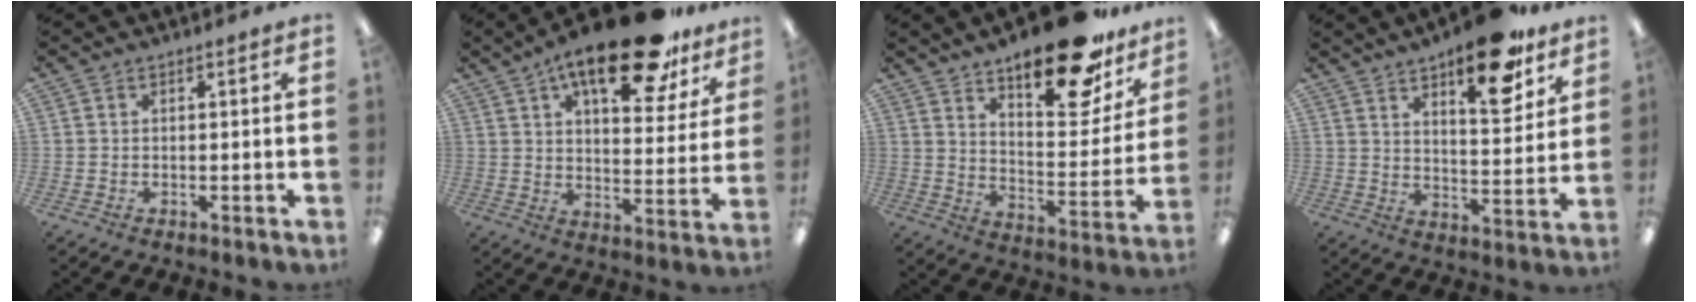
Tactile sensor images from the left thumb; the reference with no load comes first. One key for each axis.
{"total": 20.7, "fx": 14.0, "fy": 7.6, "fz": 13.3, "tx": -0.200, "ty": -0.075, "tz": 0.229}
{"total": 21.8, "fx": 16.5, "fy": 7.6, "fz": 12.0, "tx": -0.171, "ty": -0.106, "tz": 0.275}
{"total": 17.0, "fx": 11.8, "fy": 6.2, "fz": 10.6, "tx": -0.137, "ty": -0.068, "tz": 0.190}